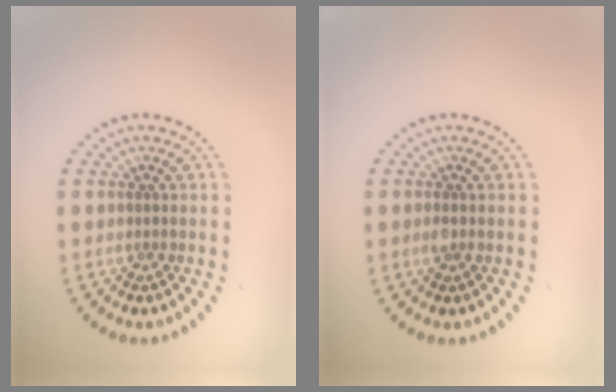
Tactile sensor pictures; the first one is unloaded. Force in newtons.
{"total": 0.6, "press": 0.5, "slide": 0.3}